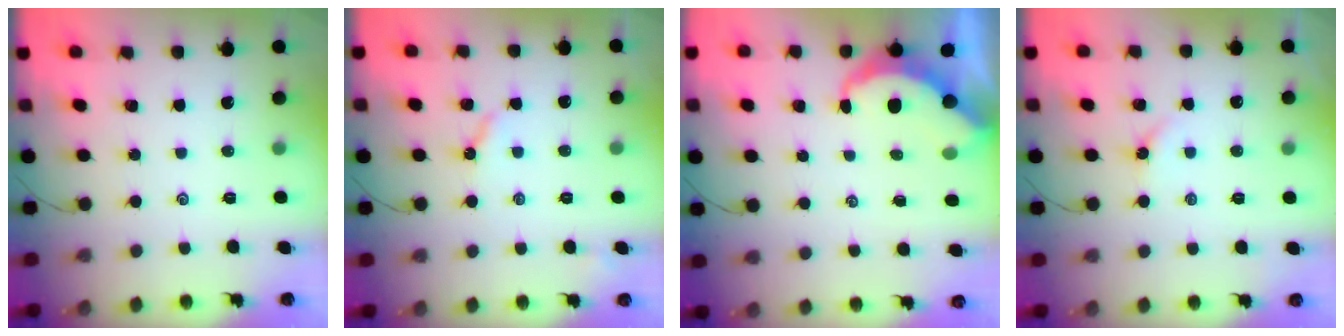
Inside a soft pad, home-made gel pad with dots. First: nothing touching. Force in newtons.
{"total": 3.6, "press": 3.6, "slide": 0.6}
{"total": 5.6, "press": 5.6, "slide": 0.3}
{"total": 2.6, "press": 2.6, "slide": 0.3}